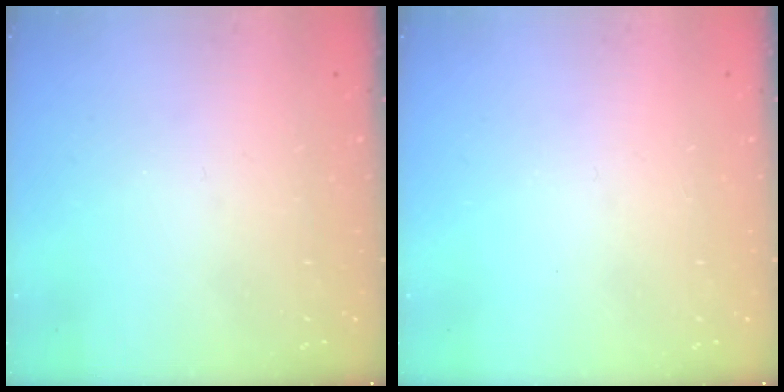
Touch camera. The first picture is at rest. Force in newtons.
{"total": 0.0}